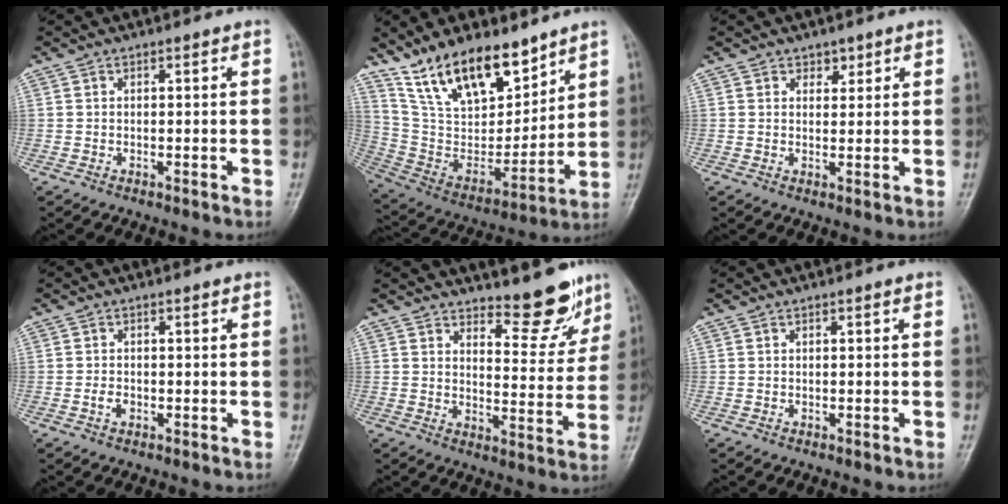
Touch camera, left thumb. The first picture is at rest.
{"total": 18.8, "force": [13.4, 8.3, 10.2], "torque": [-0.126, -0.069, 0.255]}
{"total": 2.1, "force": [1.4, 1.4, 0.5], "torque": [0.012, -0.008, 0.019]}
{"total": 1.5, "force": [-0.5, 1.1, 0.9], "torque": [-0.017, 0.002, -0.009]}
{"total": 9.5, "force": [8.1, 3.1, 3.9], "torque": [-0.023, -0.073, 0.115]}
{"total": 0.0}